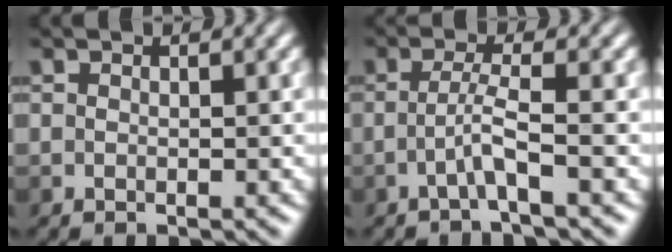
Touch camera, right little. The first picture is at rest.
{"total": 2.1, "force": [-1.2, -0.5, 1.7], "torque": [-0.038, 0.010, -0.024]}